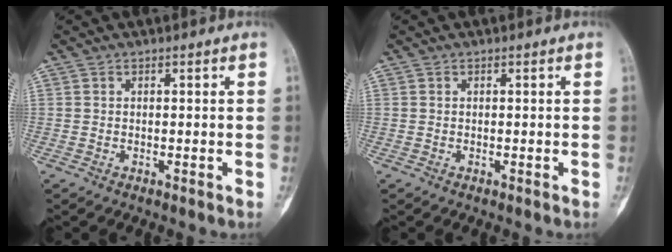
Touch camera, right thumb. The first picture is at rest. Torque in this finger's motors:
{"motor_torque": [0.08, 0.05, -0.01, -0.01, 0.00]}